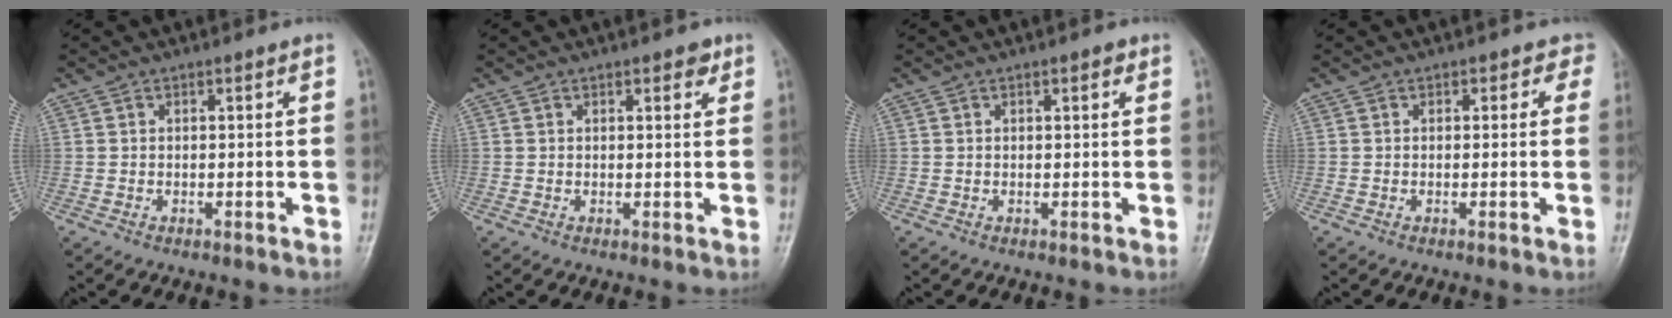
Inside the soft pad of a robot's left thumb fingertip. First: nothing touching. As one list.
[{"total": 2.1, "force": [1.2, 1.1, 1.4], "torque": [-0.007, -0.004, 0.013]}, {"total": 1.1, "force": [0.6, 0.4, 0.9], "torque": [-0.009, 0.000, 0.006]}, {"total": 2.2, "force": [1.0, 1.7, 0.9], "torque": [0.025, 0.001, -0.002]}]